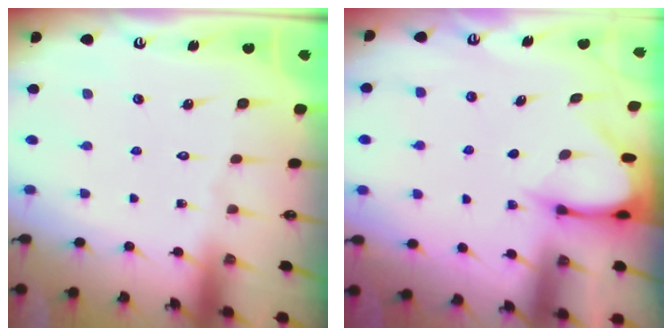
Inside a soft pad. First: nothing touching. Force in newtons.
{"total": 3.7, "press": 3.7, "slide": 0.3}